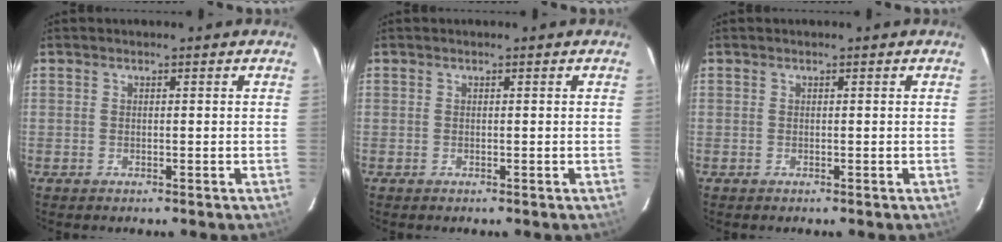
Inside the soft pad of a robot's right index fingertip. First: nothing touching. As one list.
[{"total": 0.0}, {"total": 0.0}]